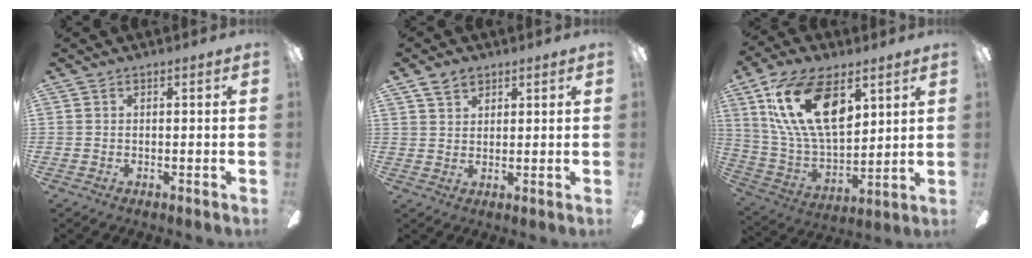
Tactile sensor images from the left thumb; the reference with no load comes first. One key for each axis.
{"total": 4.5, "fx": 3.2, "fy": 2.8, "fz": 1.6, "tx": -0.032, "ty": -0.002, "tz": 0.060}
{"total": 21.6, "fx": 10.2, "fy": 11.2, "fz": 15.3, "tx": -0.312, "ty": -0.034, "tz": 0.179}